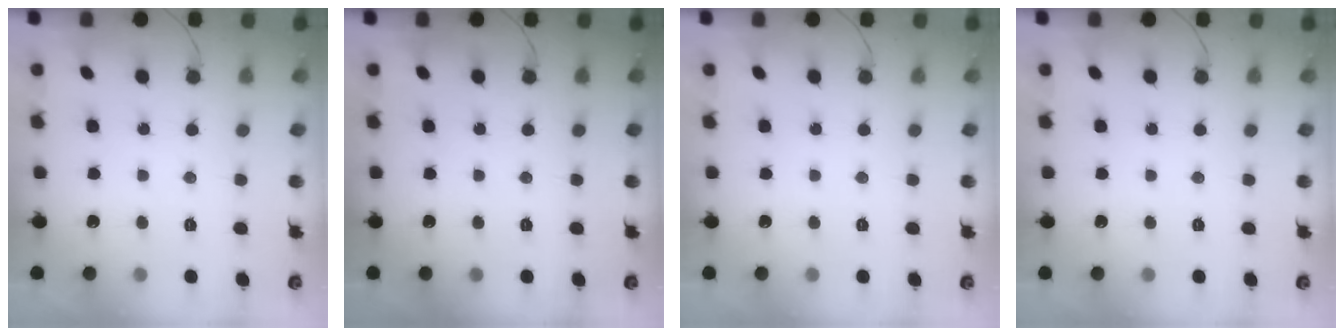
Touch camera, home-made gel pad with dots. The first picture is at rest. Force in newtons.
{"total": 0.0}
{"total": 0.0}
{"total": 0.0}